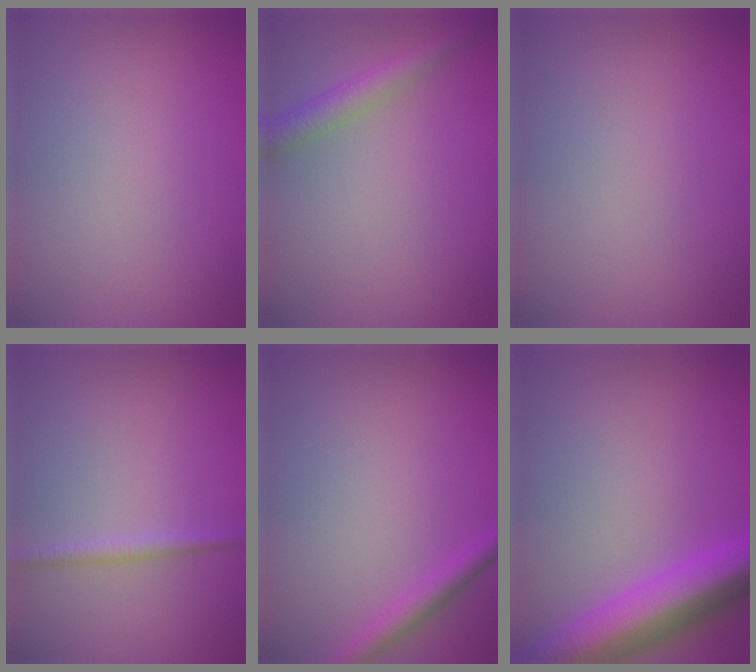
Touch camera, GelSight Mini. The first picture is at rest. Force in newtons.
{"total": 2.8, "press": 2.8, "slide": 0.1}
{"total": 0.0}
{"total": 1.2, "press": 1.2, "slide": 0.1}
{"total": 1.9, "press": 1.9, "slide": 0.0}
{"total": 8.0, "press": 8.0, "slide": 0.3}